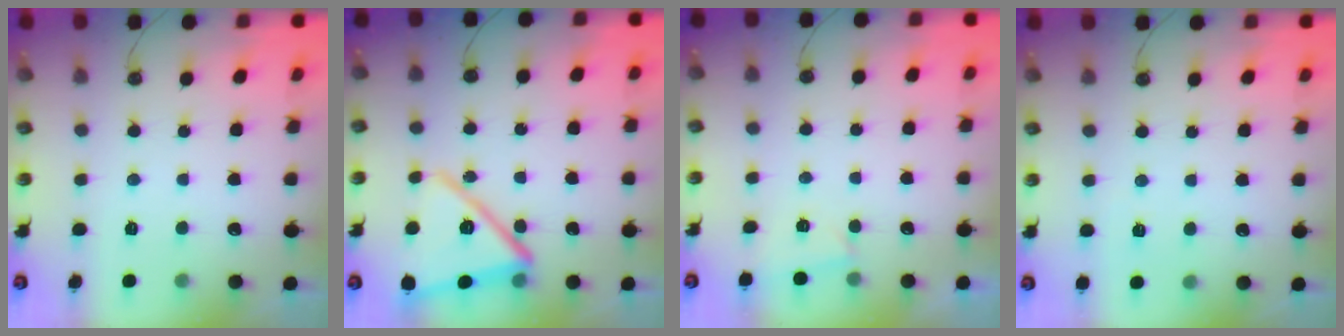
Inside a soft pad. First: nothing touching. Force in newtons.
{"total": 17.9, "press": 17.7, "slide": 2.6}
{"total": 1.7, "press": 1.7, "slide": 0.5}
{"total": 1.6, "press": 1.5, "slide": 0.5}